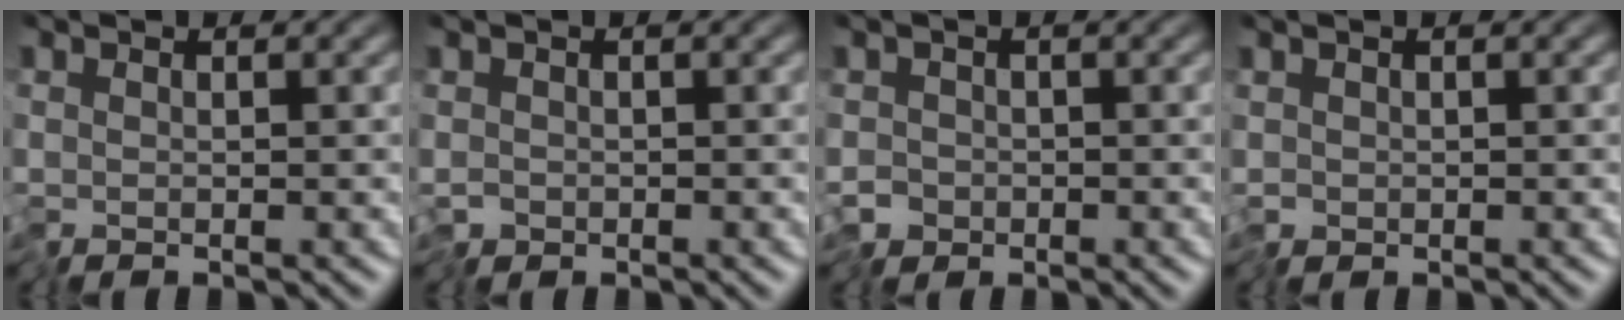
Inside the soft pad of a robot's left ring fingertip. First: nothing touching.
{"total": 0.9, "force": [-0.6, 0.7, 0.3], "torque": [-0.008, -0.005, -0.015]}
{"total": 1.9, "force": [-1.1, 1.5, 0.3], "torque": [-0.007, -0.002, -0.030]}
{"total": 0.9, "force": [-0.4, 0.7, 0.5], "torque": [-0.014, -0.002, -0.011]}